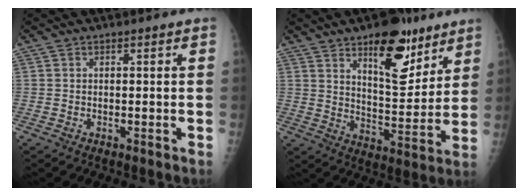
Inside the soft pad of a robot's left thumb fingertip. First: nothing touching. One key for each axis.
{"total": 15.4, "fx": 9.4, "fy": 6.6, "fz": 10.3, "tx": -0.106, "ty": -0.059, "tz": 0.146}